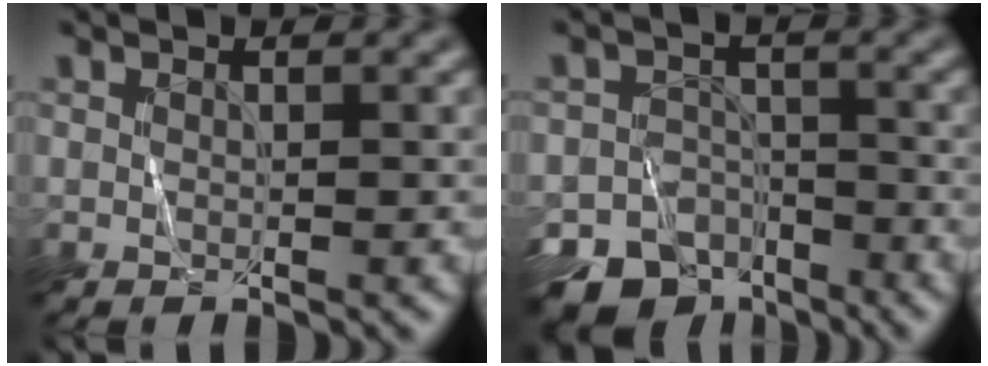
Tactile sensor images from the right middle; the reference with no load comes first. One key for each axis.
{"total": 7.8, "fx": -6.0, "fy": 4.7, "fz": 1.9, "tx": -0.018, "ty": -0.015, "tz": -0.092}